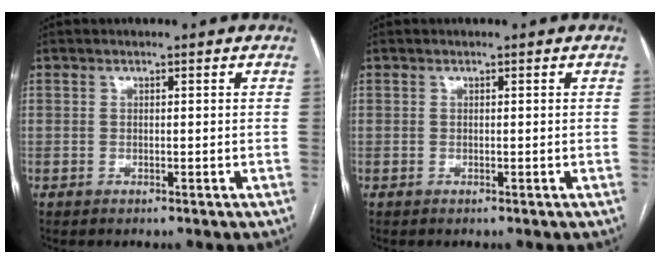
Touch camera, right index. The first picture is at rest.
{"total": 0.0}